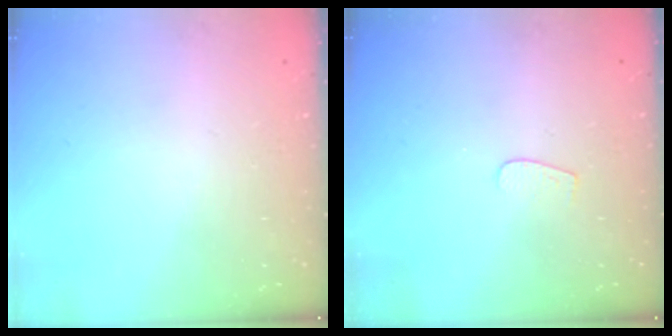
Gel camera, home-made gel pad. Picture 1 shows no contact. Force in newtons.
{"total": 3.7, "press": 3.7, "slide": 0.3}